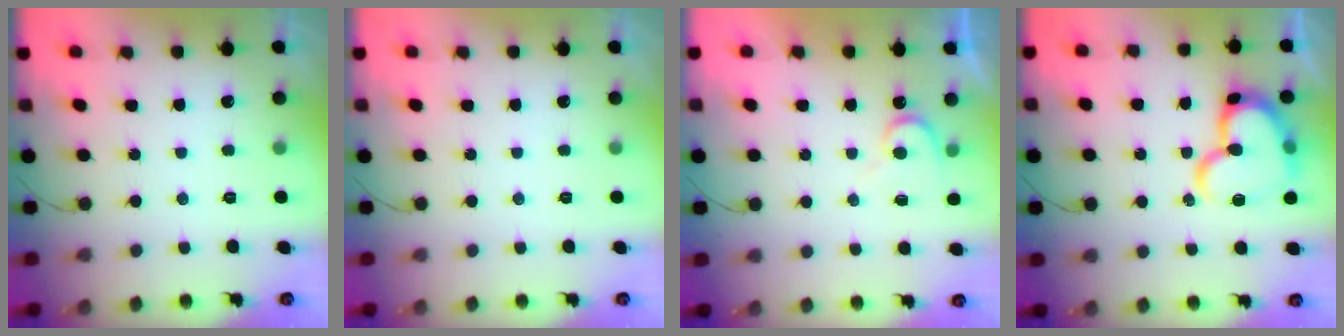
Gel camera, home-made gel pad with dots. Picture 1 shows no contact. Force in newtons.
{"total": 0.0}
{"total": 5.8, "press": 5.8, "slide": 0.6}
{"total": 18.7, "press": 18.6, "slide": 1.9}